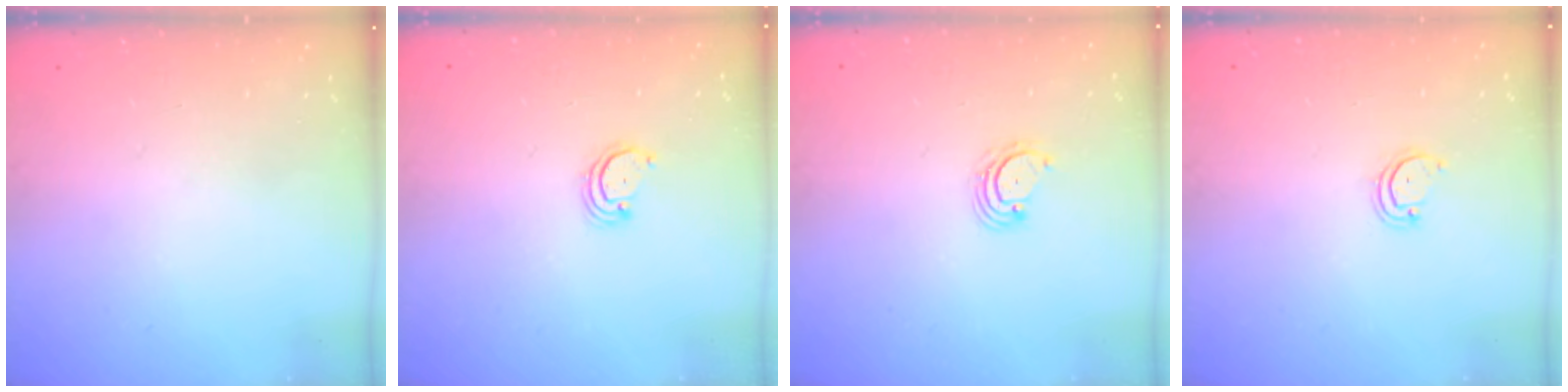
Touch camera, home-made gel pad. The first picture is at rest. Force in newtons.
{"total": 2.8, "press": 2.8, "slide": 0.3}
{"total": 3.3, "press": 3.3, "slide": 0.6}
{"total": 3.0, "press": 3.0, "slide": 0.2}